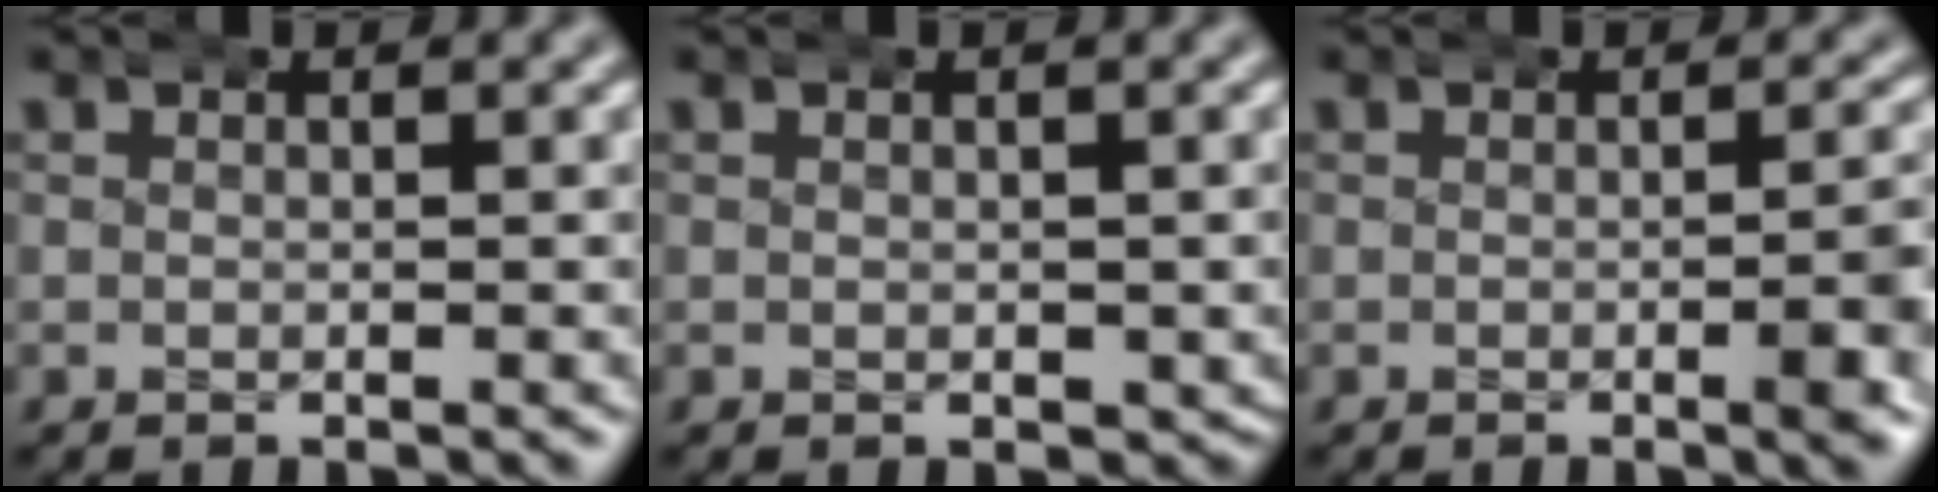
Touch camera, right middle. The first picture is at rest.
{"total": 1.3, "force": [-0.4, 1.0, 0.7], "torque": [0.000, -0.007, -0.001]}
{"total": 3.3, "force": [-0.4, 0.9, 3.2], "torque": [-0.041, 0.004, -0.008]}